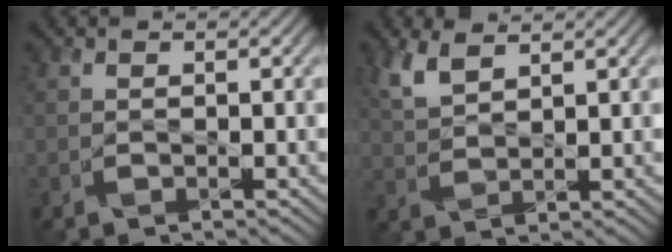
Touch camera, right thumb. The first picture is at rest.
{"total": 4.4, "force": [2.8, 1.5, 3.0], "torque": [-0.082, 0.004, 0.062]}